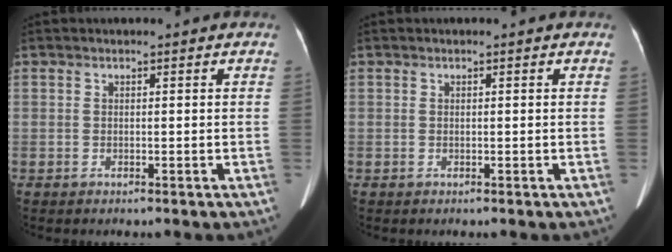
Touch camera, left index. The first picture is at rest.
{"total": 0.0}